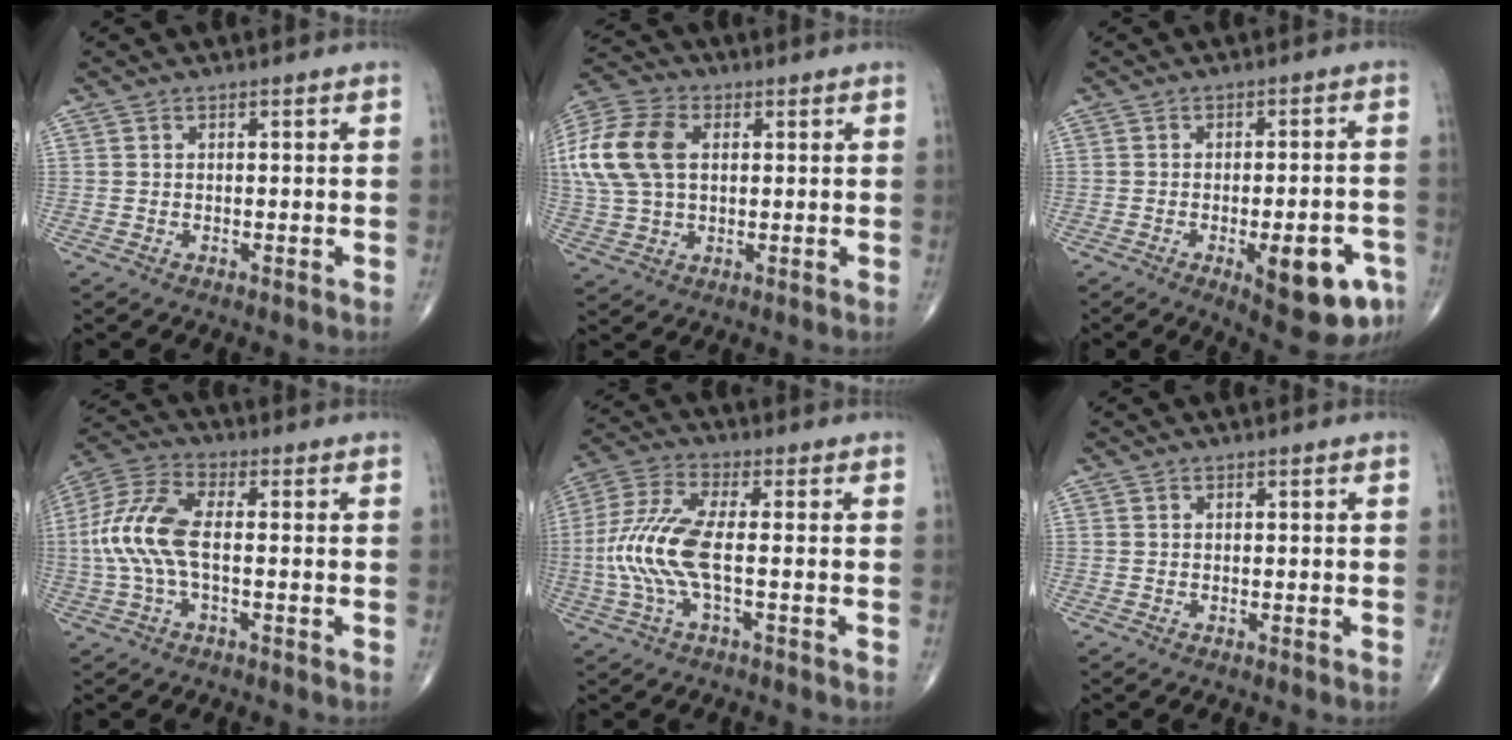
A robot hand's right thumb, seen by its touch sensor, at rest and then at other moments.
{"total": 17.0, "force": [3.3, 11.2, 12.3], "torque": [-0.289, 0.015, 0.060]}
{"total": 12.7, "force": [-5.4, 4.4, 10.6], "torque": [-0.119, 0.017, -0.059]}
{"total": 11.2, "force": [-0.7, 4.8, 10.1], "torque": [-0.242, 0.026, -0.018]}
{"total": 11.0, "force": [-1.3, 3.2, 10.4], "torque": [-0.258, 0.022, -0.031]}
{"total": 0.0}